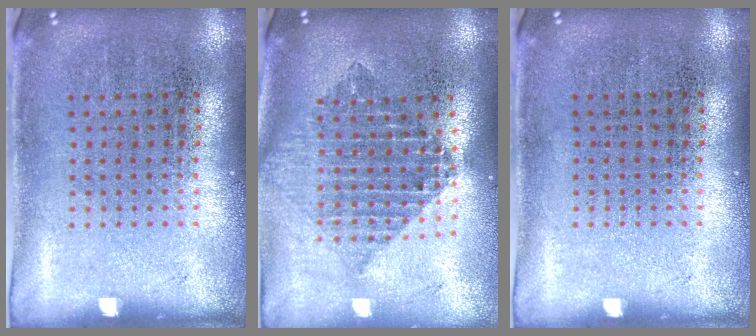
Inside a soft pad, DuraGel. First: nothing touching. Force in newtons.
{"total": 2.1, "press": 1.7, "slide": 1.2}
{"total": 0.0}